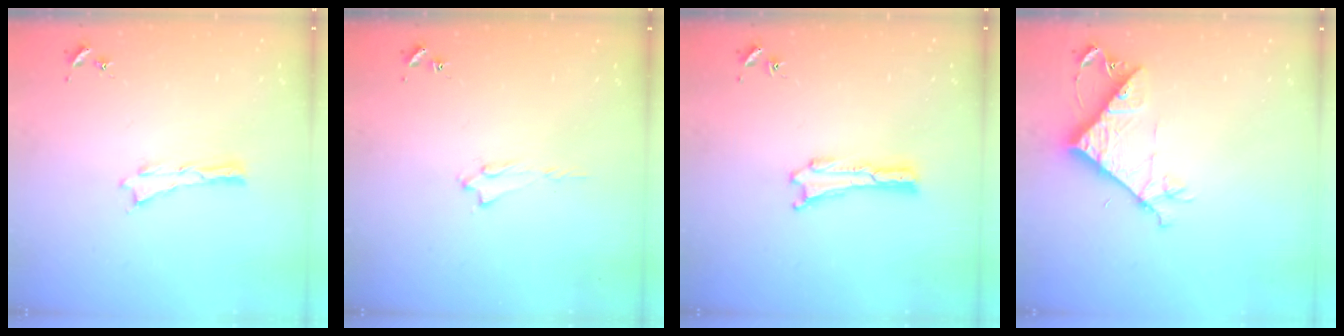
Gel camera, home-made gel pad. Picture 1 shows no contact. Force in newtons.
{"total": 1.7, "press": 1.6, "slide": 0.2}
{"total": 0.0}
{"total": 8.3, "press": 8.3, "slide": 0.8}